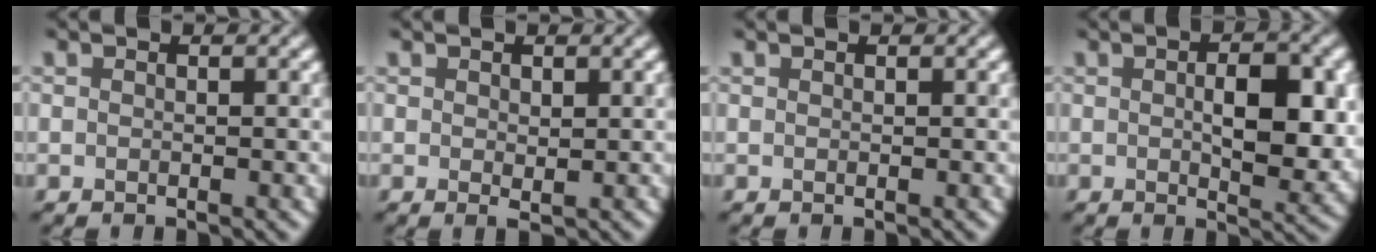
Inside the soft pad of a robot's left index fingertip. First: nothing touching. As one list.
[{"total": 0.7, "force": [0.2, 0.4, 0.6], "torque": [-0.008, -0.003, 0.003]}, {"total": 0.0}, {"total": 5.8, "force": [0.4, 2.5, 5.3], "torque": [-0.083, -0.004, 0.008]}]